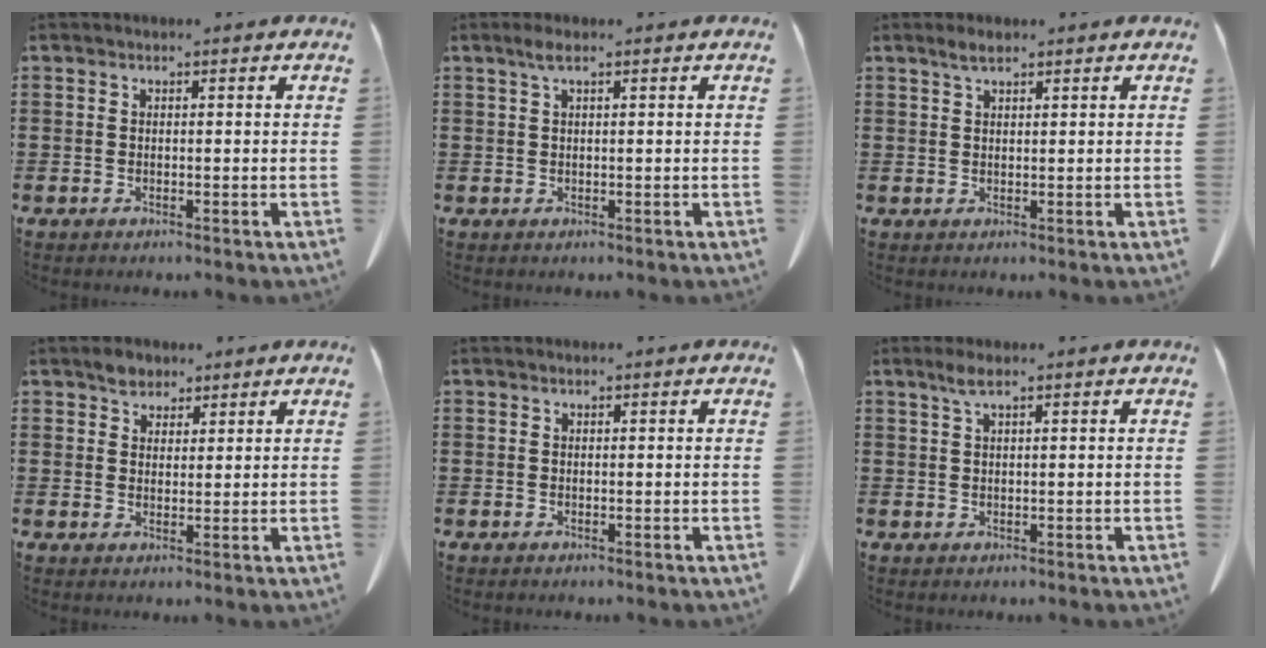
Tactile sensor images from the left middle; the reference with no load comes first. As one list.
[{"total": 1.5, "force": [0.6, 0.2, 1.4], "torque": [-0.030, 0.002, 0.011]}, {"total": 2.0, "force": [1.4, 0.5, 1.3], "torque": [-0.028, 0.003, 0.026]}, {"total": 3.1, "force": [2.4, 1.8, 0.6], "torque": [-0.011, 0.005, 0.045]}, {"total": 0.0}, {"total": 2.0, "force": [1.0, 0.3, 1.7], "torque": [-0.037, 0.002, 0.019]}]